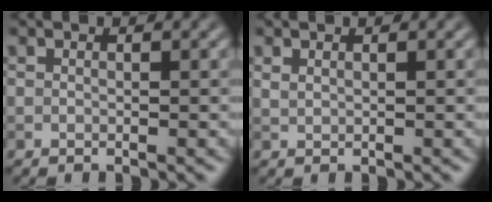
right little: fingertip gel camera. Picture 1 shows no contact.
{"total": 0.7, "force": [0.5, 0.3, 0.3], "torque": [-0.011, 0.000, 0.015]}